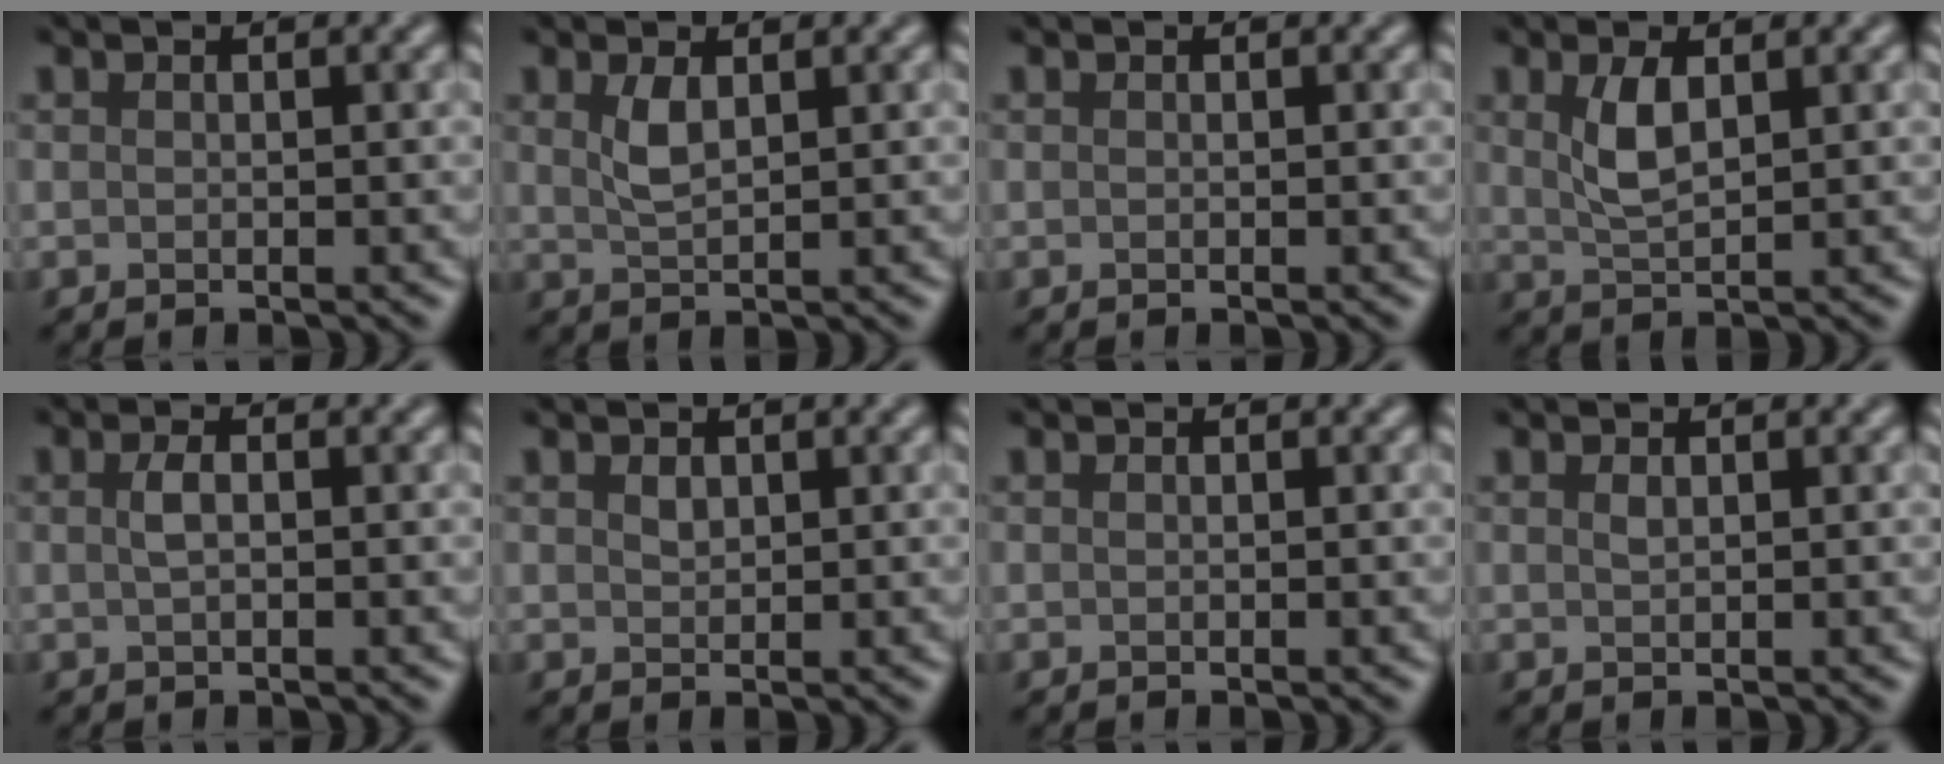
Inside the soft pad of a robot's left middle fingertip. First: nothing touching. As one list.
[{"total": 2.0, "force": [0.9, 0.7, 1.6], "torque": [-0.038, -0.001, 0.020]}, {"total": 0.0}, {"total": 2.8, "force": [1.0, 1.1, 2.4], "torque": [-0.053, -0.001, 0.024]}, {"total": 1.3, "force": [0.1, 0.5, 1.2], "torque": [-0.028, 0.003, 0.002]}, {"total": 0.8, "force": [0.5, 0.5, 0.4], "torque": [-0.011, 0.000, 0.011]}, {"total": 0.0}, {"total": 0.6, "force": [0.3, 0.2, 0.4], "torque": [-0.011, 0.000, 0.008]}]